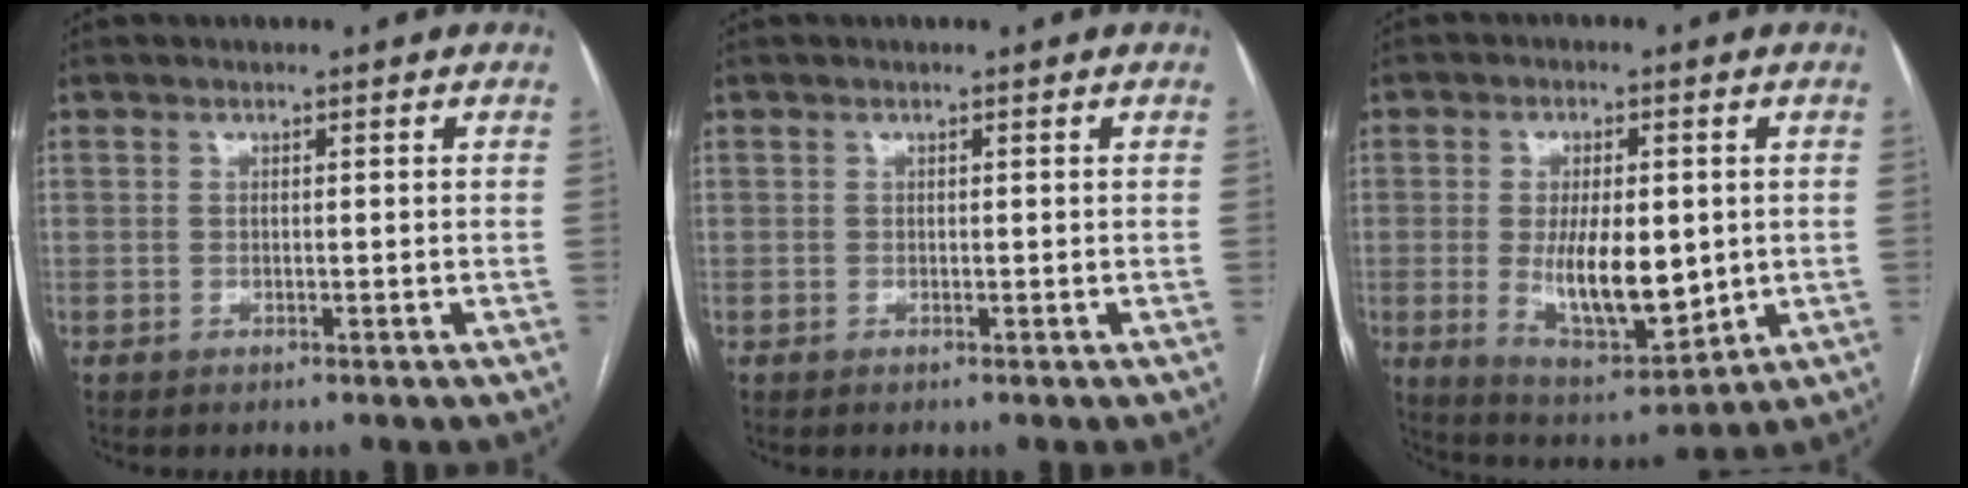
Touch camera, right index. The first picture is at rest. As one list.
[{"total": 0.0}, {"total": 12.0, "force": [-0.4, 4.6, 11.1], "torque": [-0.197, -0.014, 0.008]}]